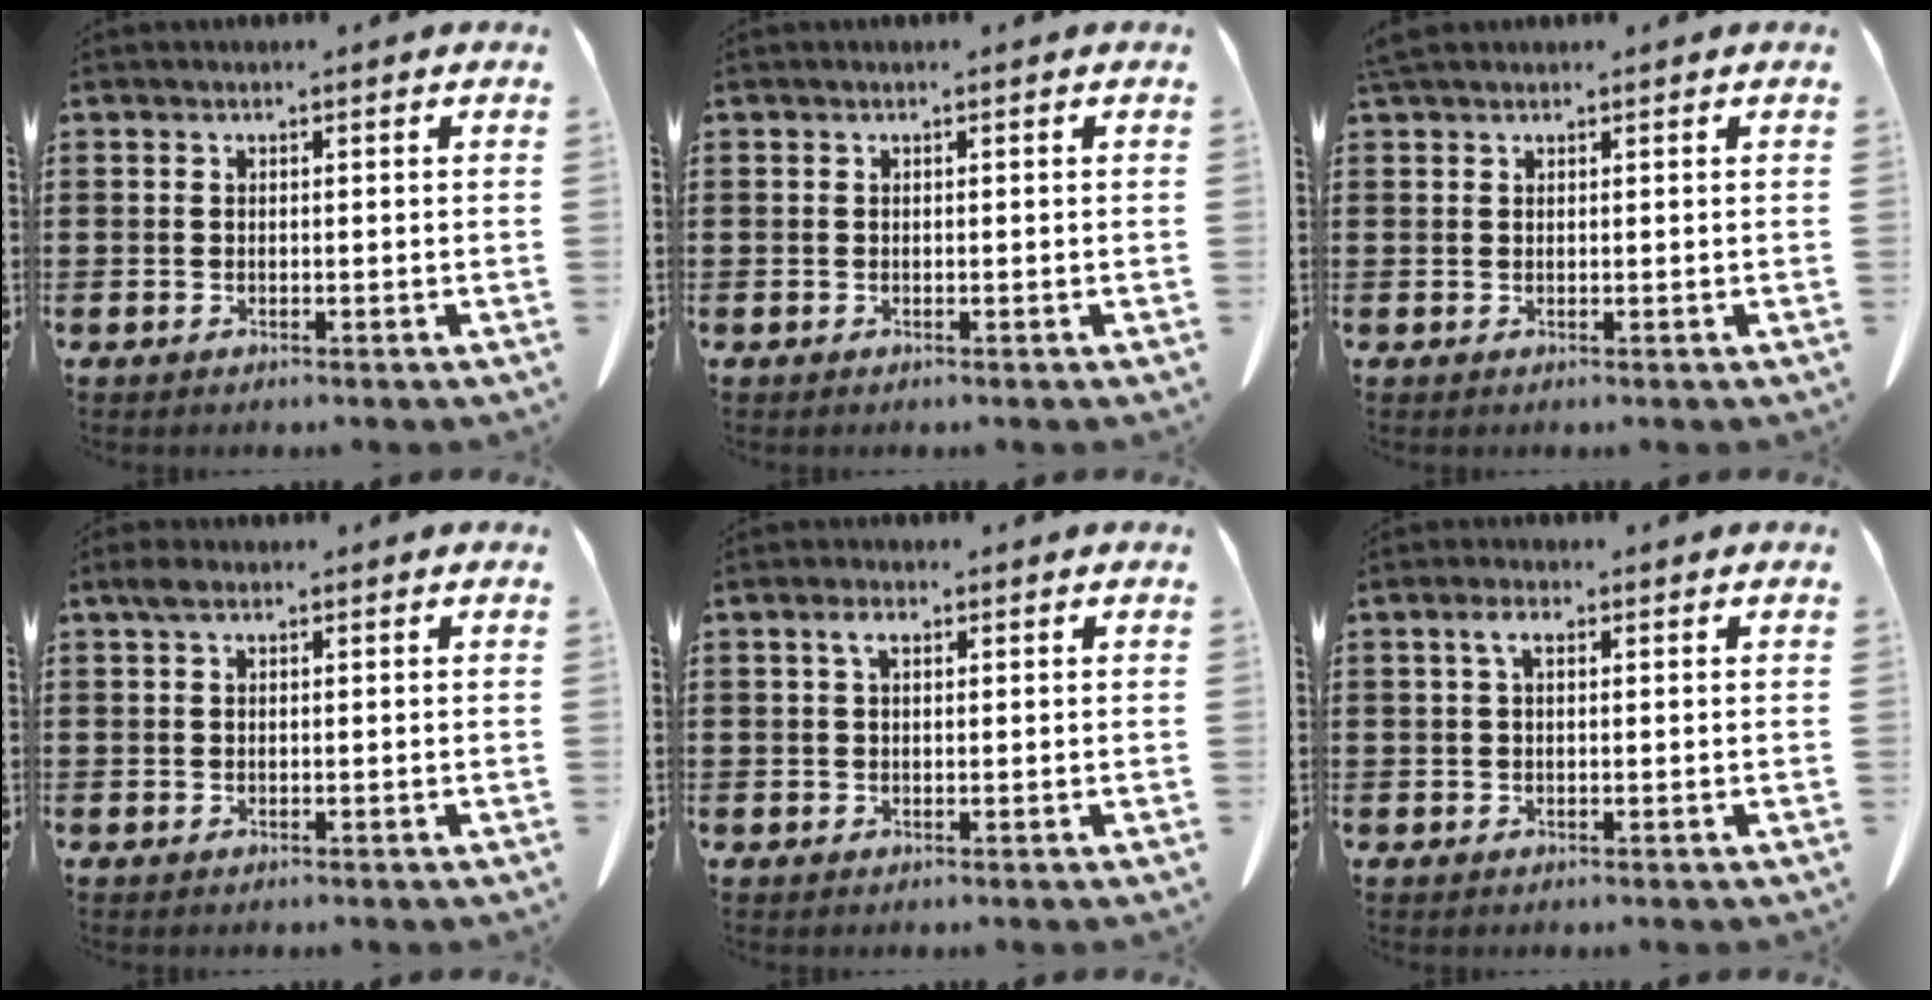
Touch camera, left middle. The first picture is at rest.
{"total": 0.0}
{"total": 1.4, "force": [1.2, 0.5, 0.5], "torque": [-0.014, 0.001, 0.024]}
{"total": 1.5, "force": [0.5, 0.8, 1.2], "torque": [-0.027, 0.005, 0.009]}
{"total": 2.4, "force": [1.0, 1.1, 1.9], "torque": [-0.044, 0.006, 0.017]}
{"total": 2.8, "force": [1.0, 1.1, 2.3], "torque": [-0.051, 0.007, 0.016]}